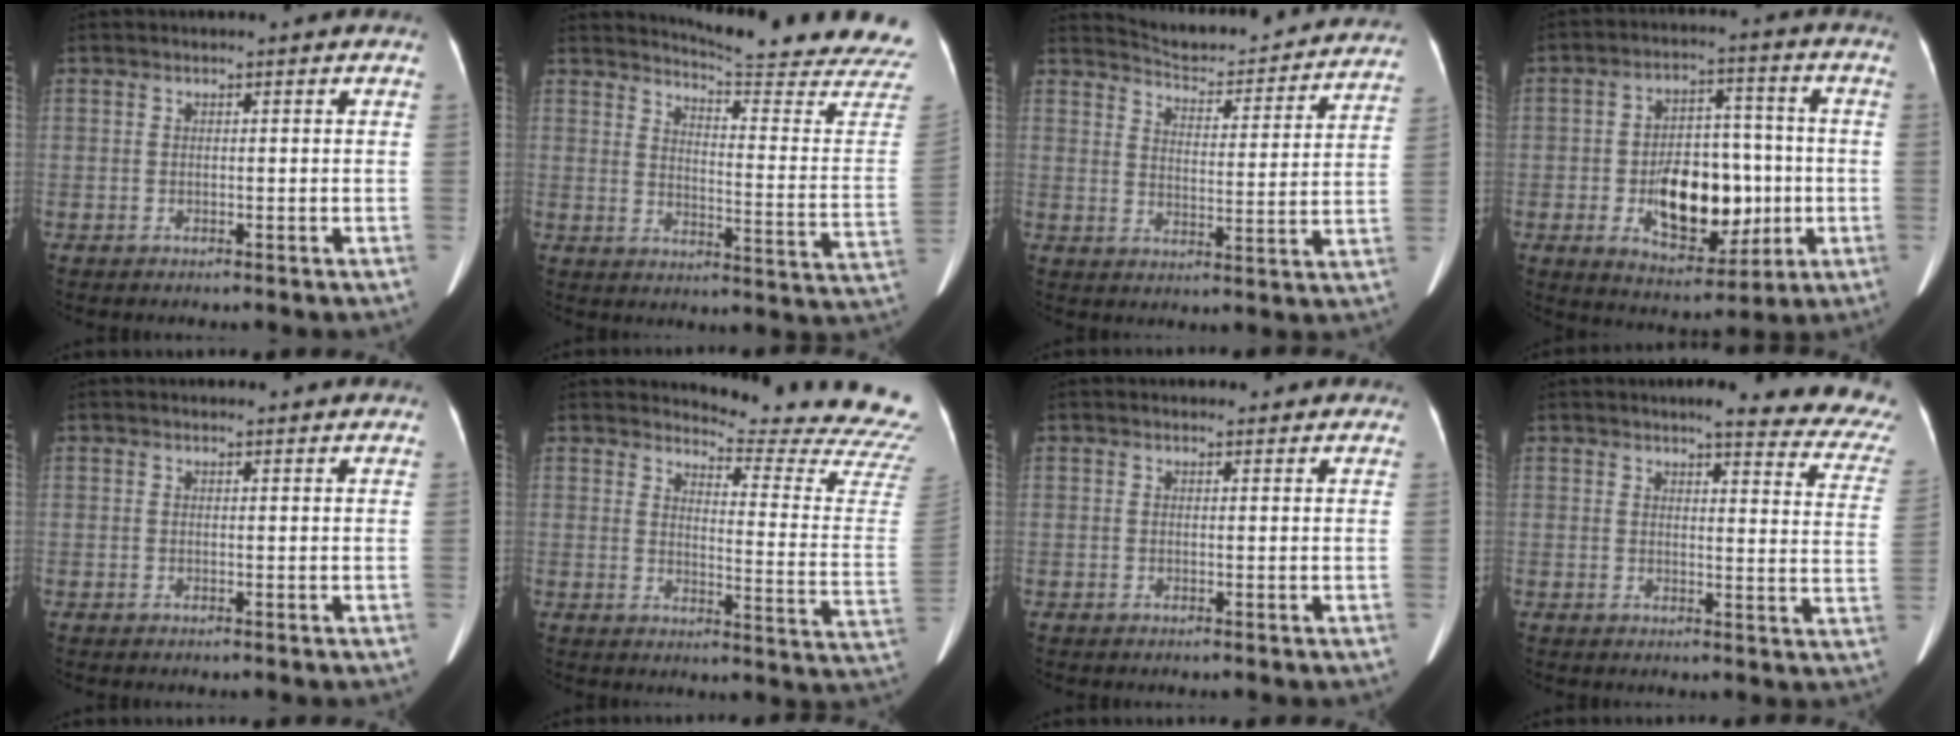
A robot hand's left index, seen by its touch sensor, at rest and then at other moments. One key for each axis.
{"total": 21.9, "fx": 21.2, "fy": -0.9, "fz": 5.2, "tx": -0.078, "ty": -0.152, "tz": 0.240}
{"total": 20.4, "fx": 19.4, "fy": 3.6, "fz": 5.1, "tx": -0.062, "ty": -0.033, "tz": 0.239}
{"total": 13.5, "fx": -2.6, "fy": 7.3, "fz": 11.0, "tx": -0.178, "ty": 0.012, "tz": -0.031}
{"total": 2.0, "fx": 1.9, "fy": 0.5, "fz": 0.5, "tx": -0.011, "ty": 0.009, "tz": 0.017}
{"total": 18.7, "fx": 18.4, "fy": -0.9, "fz": 3.0, "tx": -0.035, "ty": -0.175, "tz": 0.191}
{"total": 2.2, "fx": 1.9, "fy": 1.1, "fz": 0.3, "tx": 0.001, "ty": 0.004, "tz": 0.013}
{"total": 15.2, "fx": 13.4, "fy": 2.0, "fz": 6.9, "tx": -0.061, "ty": -0.044, "tz": 0.125}